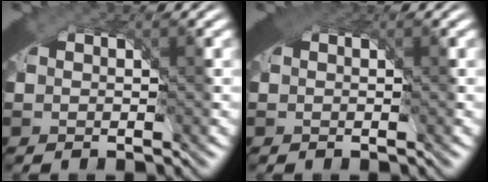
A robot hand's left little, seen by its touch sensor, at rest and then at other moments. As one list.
[{"total": 1.5, "force": [0.8, 0.9, 0.9], "torque": [-0.017, -0.003, 0.013]}]